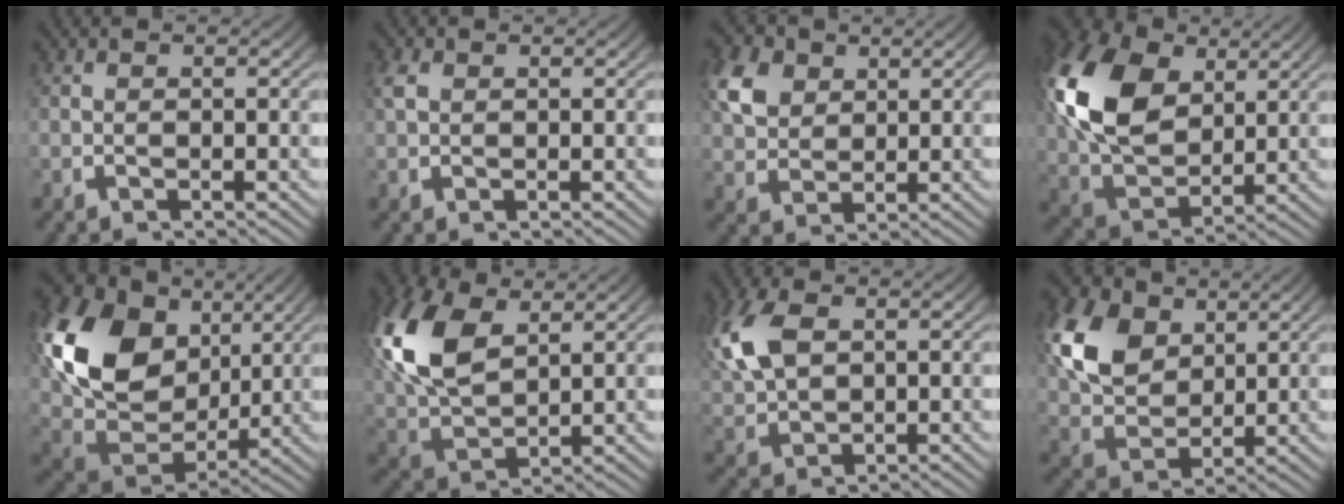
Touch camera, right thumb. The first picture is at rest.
{"total": 1.2, "force": [0.5, 0.9, 0.6], "torque": [-0.020, -0.002, 0.014]}
{"total": 5.5, "force": [2.4, 3.9, 3.0], "torque": [-0.071, -0.009, 0.053]}
{"total": 13.2, "force": [2.5, 9.0, 9.3], "torque": [-0.227, -0.031, 0.056]}
{"total": 15.1, "force": [2.2, 10.4, 10.8], "torque": [-0.248, -0.035, 0.045]}
{"total": 10.4, "force": [2.6, 6.9, 7.3], "torque": [-0.187, -0.029, 0.066]}
{"total": 5.8, "force": [1.8, 3.9, 3.9], "torque": [-0.109, -0.011, 0.048]}
{"total": 10.2, "force": [2.4, 7.5, 6.6], "torque": [-0.166, -0.033, 0.054]}